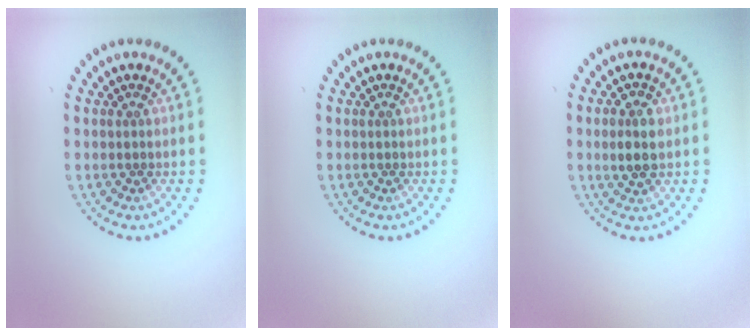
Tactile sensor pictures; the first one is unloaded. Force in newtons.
{"total": 0.0}
{"total": 2.7, "press": 2.7, "slide": 0.4}